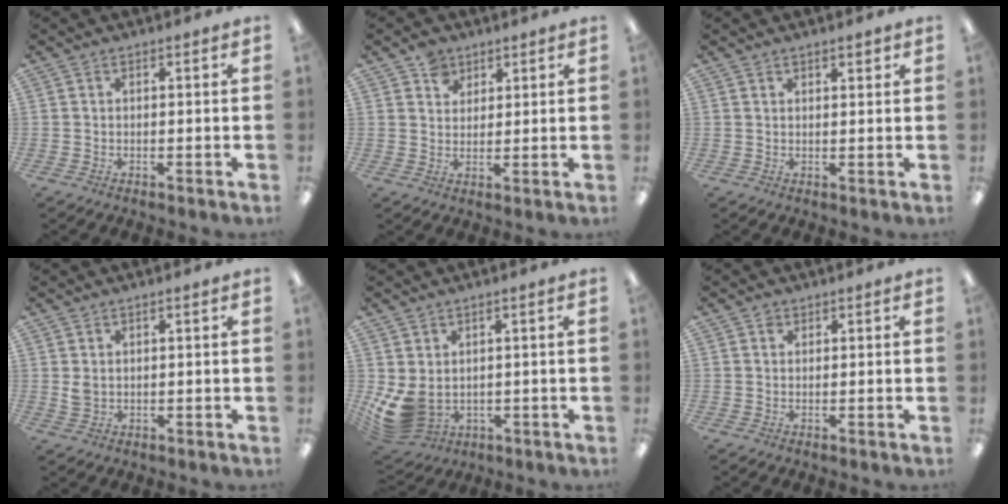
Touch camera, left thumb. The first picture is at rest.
{"total": 4.7, "force": [3.1, 3.4, 0.9], "torque": [-0.014, -0.006, 0.057]}
{"total": 1.6, "force": [1.3, 0.5, 0.8], "torque": [-0.008, -0.005, 0.022]}
{"total": 2.2, "force": [0.9, 1.5, 1.4], "torque": [-0.029, 0.003, 0.016]}
{"total": 6.6, "force": [0.6, 4.6, 4.7], "torque": [-0.122, -0.017, 0.013]}
{"total": 1.2, "force": [0.8, 0.8, 0.3], "torque": [-0.007, 0.001, 0.016]}